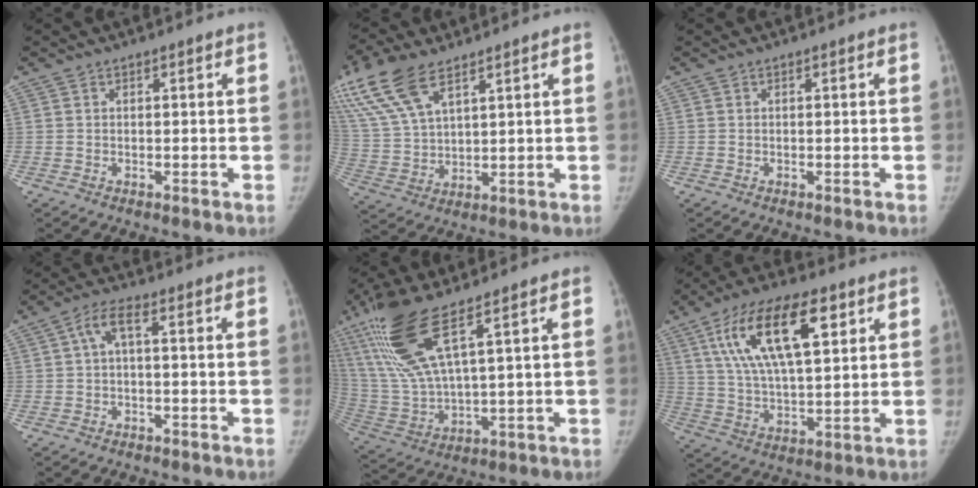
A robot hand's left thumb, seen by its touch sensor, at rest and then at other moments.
{"total": 16.4, "force": [10.1, 7.4, 10.6], "torque": [-0.241, -0.010, 0.205]}
{"total": 0.0}
{"total": 3.4, "force": [-0.1, 0.9, 3.3], "torque": [-0.067, 0.018, -0.004]}
{"total": 16.9, "force": [8.7, 4.0, 13.9], "torque": [-0.318, -0.033, 0.185]}
{"total": 18.0, "force": [7.6, 7.3, 14.6], "torque": [-0.242, -0.017, 0.136]}